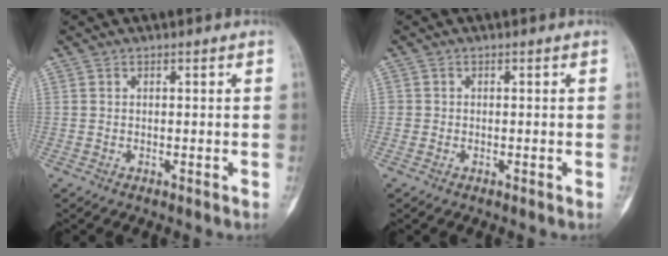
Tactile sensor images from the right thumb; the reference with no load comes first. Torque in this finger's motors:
{"motor_torque": [0.24, 0.04, 0.20, 0.01, 0.02]}